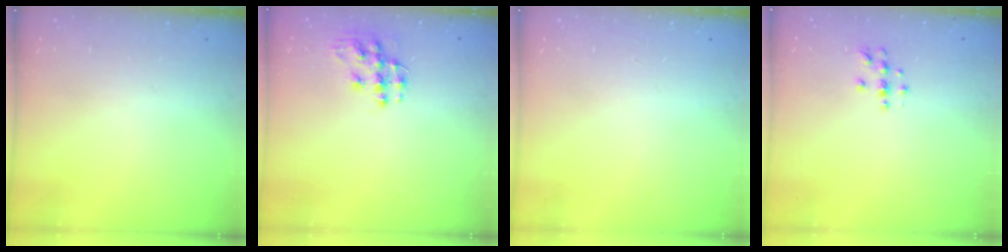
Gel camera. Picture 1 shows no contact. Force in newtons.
{"total": 10.0, "press": 10.0, "slide": 0.6}
{"total": 0.0}
{"total": 4.2, "press": 4.2, "slide": 0.5}